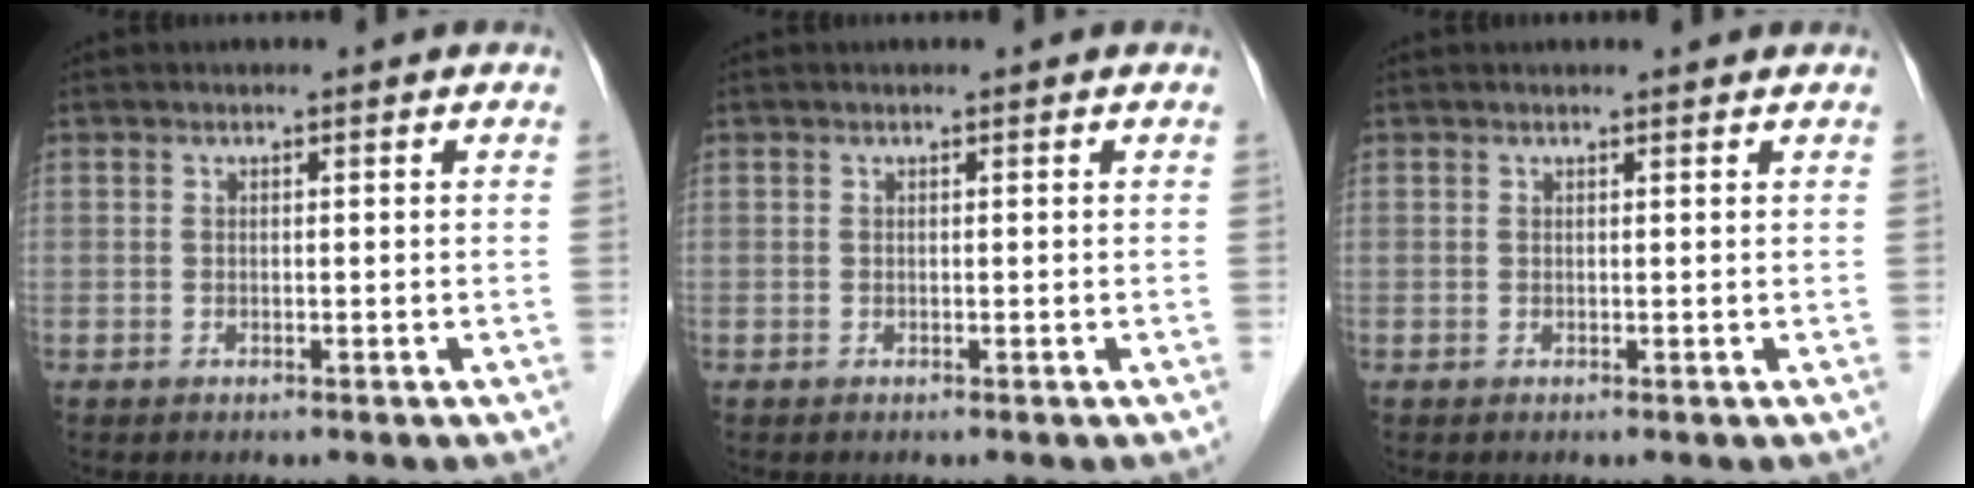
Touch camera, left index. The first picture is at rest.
{"total": 0.0}
{"total": 1.1, "force": [1.1, 0.0, 0.1], "torque": [-0.011, 0.002, 0.013]}